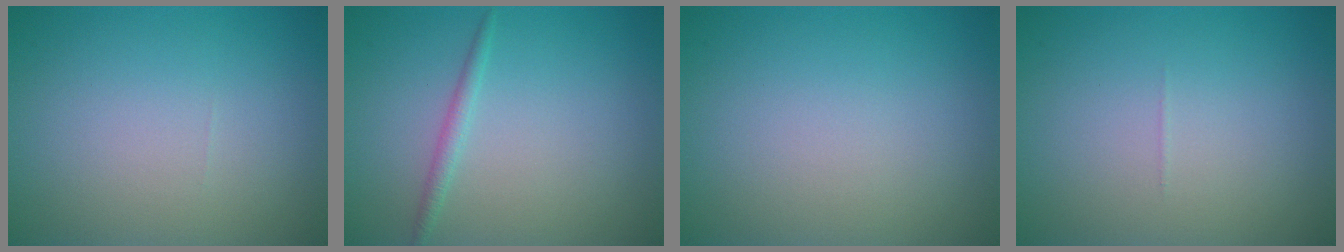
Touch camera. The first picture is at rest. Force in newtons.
{"total": 1.2, "press": 1.2, "slide": 0.1}
{"total": 0.0}
{"total": 0.0}